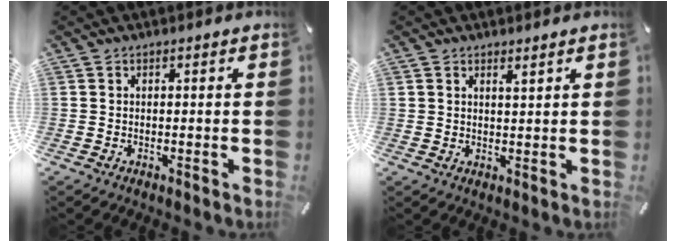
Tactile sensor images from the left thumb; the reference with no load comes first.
{"total": 1.6, "force": [1.4, 0.5, 0.7], "torque": [-0.013, -0.001, 0.026]}